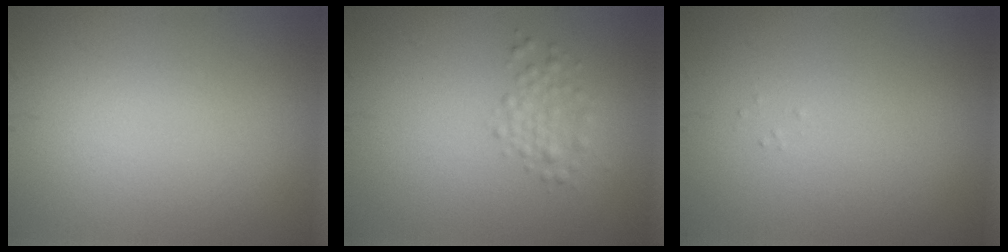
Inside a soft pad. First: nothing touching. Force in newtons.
{"total": 1.9, "press": 1.9, "slide": 0.0}
{"total": 0.0}